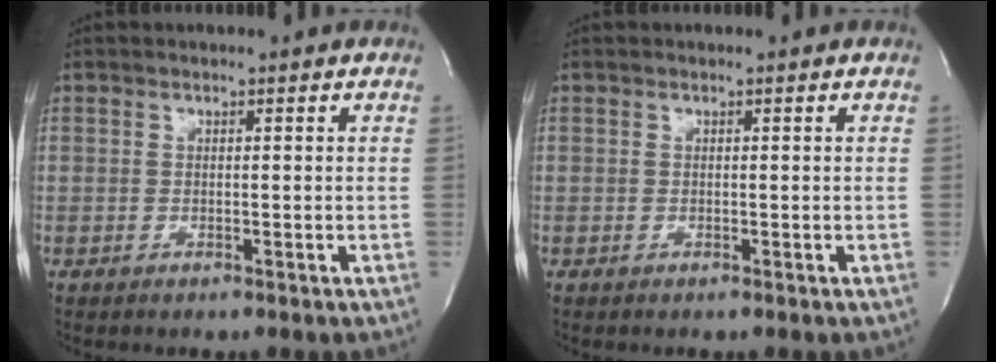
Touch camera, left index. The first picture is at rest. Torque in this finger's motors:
{"motor_torque": [0.02, -0.01, -0.01, 0.00]}